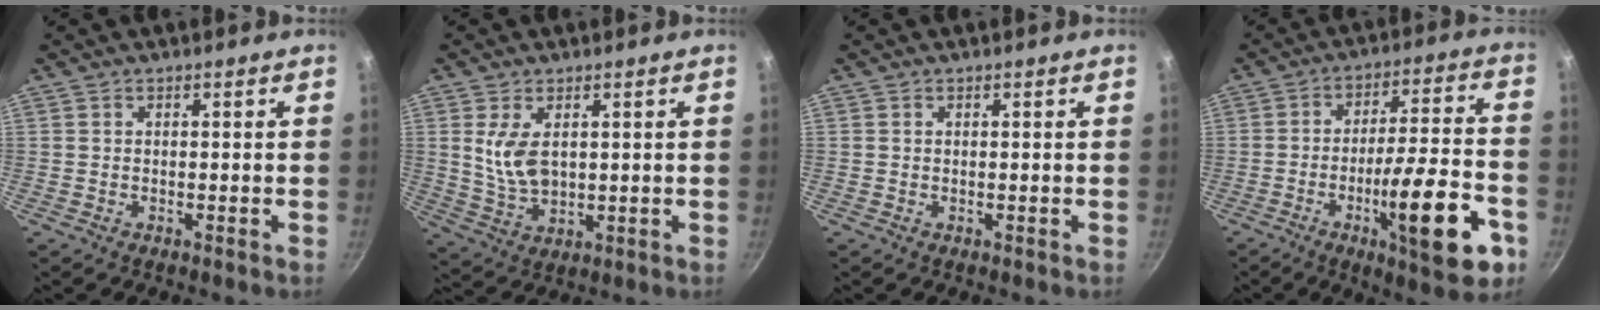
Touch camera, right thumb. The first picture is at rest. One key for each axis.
{"total": 7.3, "fx": 1.8, "fy": 4.2, "fz": 5.7, "tx": -0.104, "ty": -0.021, "tz": 0.042}
{"total": 0.0}
{"total": 19.6, "fx": -8.0, "fy": 4.7, "fz": 17.2, "tx": -0.230, "ty": 0.040, "tz": -0.116}